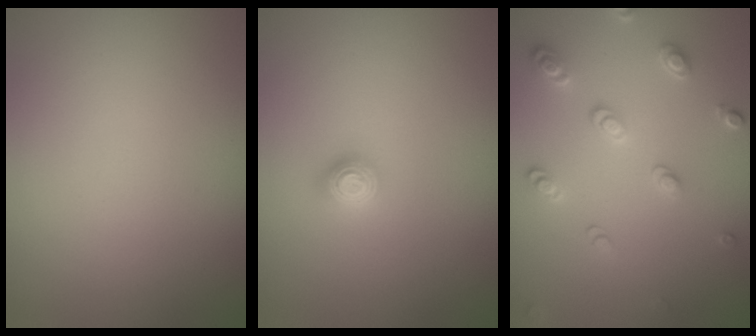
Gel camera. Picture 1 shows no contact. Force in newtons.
{"total": 1.2, "press": 1.1, "slide": 0.3}
{"total": 2.6, "press": 2.6, "slide": 0.2}